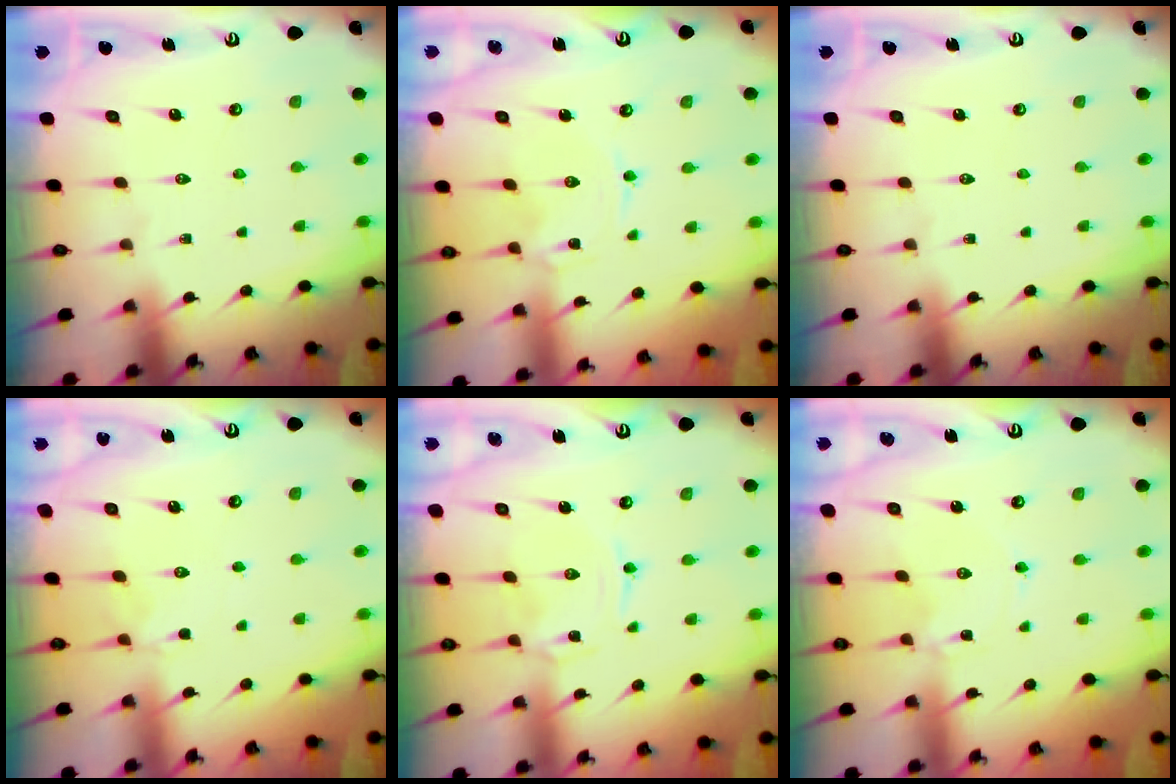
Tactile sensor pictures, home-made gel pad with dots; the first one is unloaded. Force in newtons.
{"total": 0.0}
{"total": 0.0}
{"total": 2.2, "press": 2.1, "slide": 0.7}
{"total": 1.0, "press": 0.9, "slide": 0.2}
{"total": 1.6, "press": 1.6, "slide": 0.3}